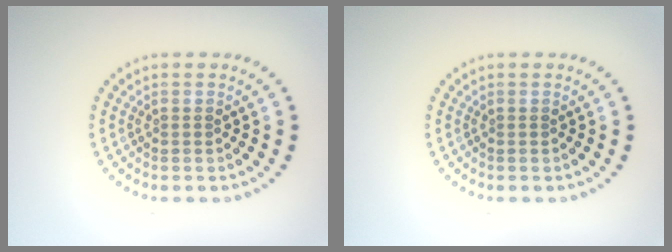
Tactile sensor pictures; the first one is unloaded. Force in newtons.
{"total": 0.0}